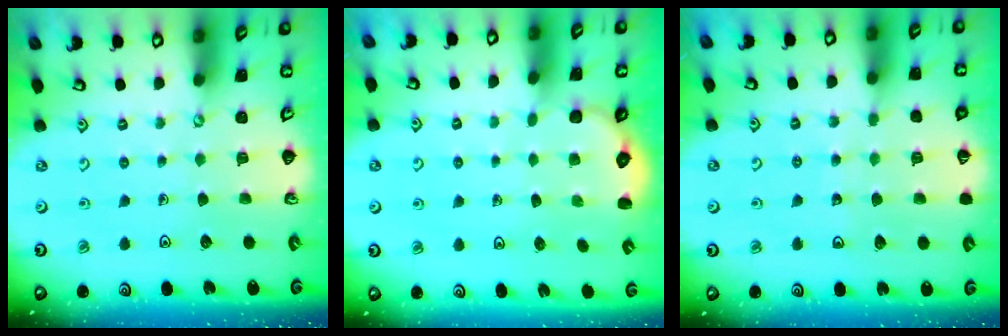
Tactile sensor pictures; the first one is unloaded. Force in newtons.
{"total": 1.5, "press": 1.2, "slide": 0.9}
{"total": 5.3, "press": 5.2, "slide": 1.2}